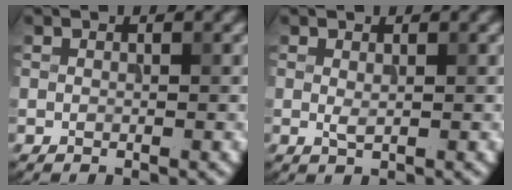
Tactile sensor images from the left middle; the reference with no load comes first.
{"total": 0.6, "force": [0.1, 0.1, 0.6], "torque": [-0.018, -0.001, 0.007]}